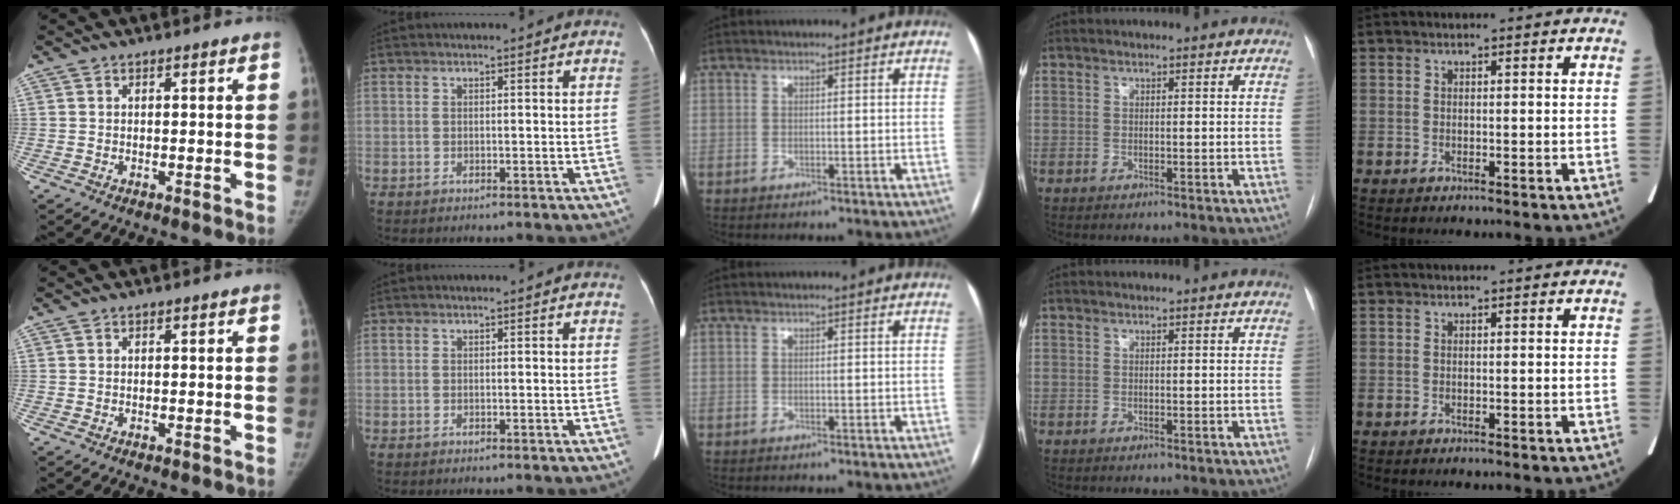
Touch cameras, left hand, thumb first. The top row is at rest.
{}